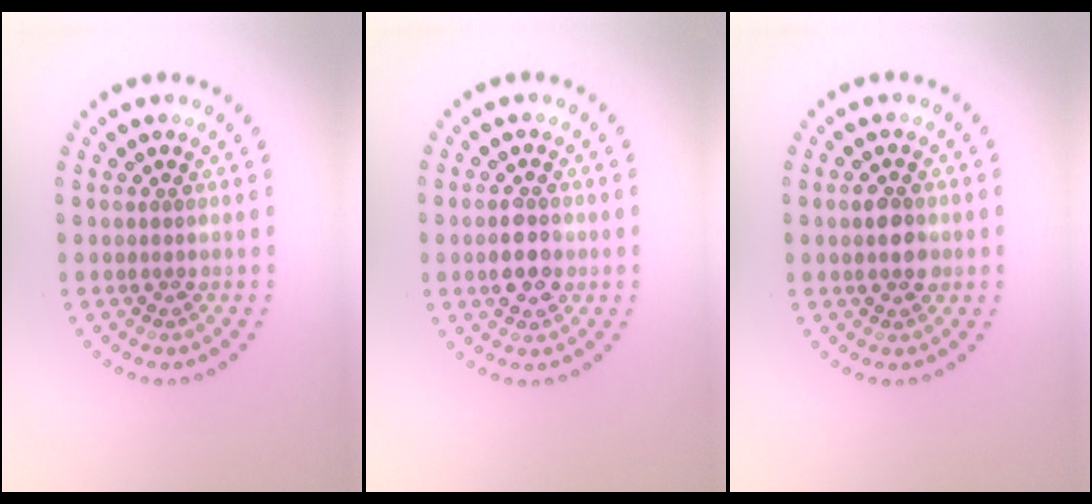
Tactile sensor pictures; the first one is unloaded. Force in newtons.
{"total": 3.4, "press": 3.4, "slide": 0.2}
{"total": 2.6, "press": 2.6, "slide": 0.1}